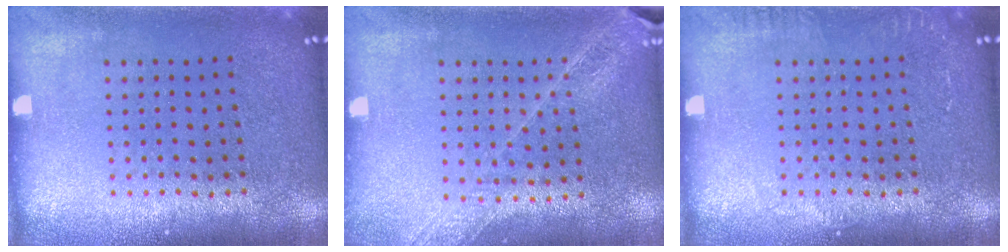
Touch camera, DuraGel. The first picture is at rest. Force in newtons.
{"total": 1.6, "press": 1.6, "slide": 0.2}
{"total": 1.0, "press": 0.9, "slide": 0.1}